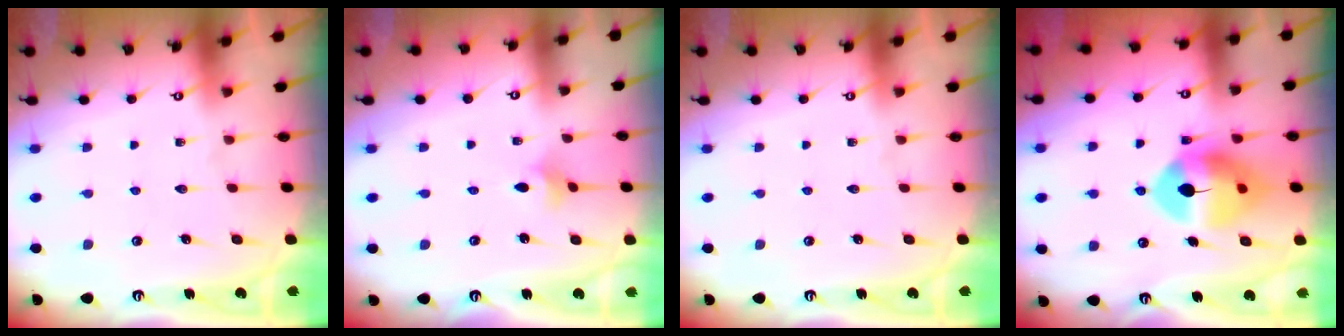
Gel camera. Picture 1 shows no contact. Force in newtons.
{"total": 2.5, "press": 2.4, "slide": 0.6}
{"total": 0.0}
{"total": 12.2, "press": 12.0, "slide": 1.8}